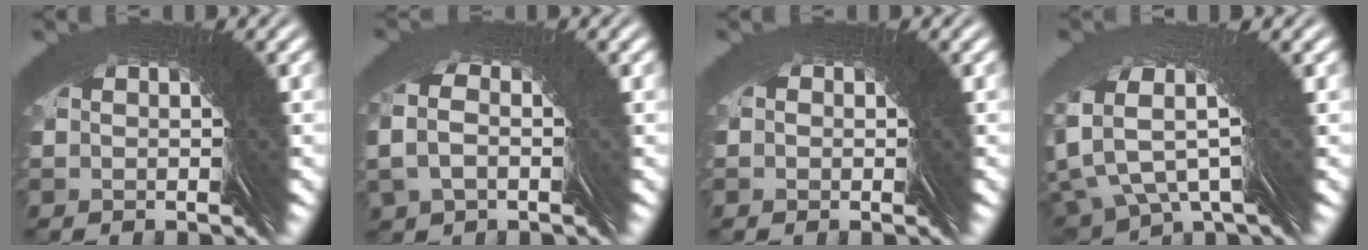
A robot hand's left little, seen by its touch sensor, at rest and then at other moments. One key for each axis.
{"total": 1.3, "fx": 1.1, "fy": 0.2, "fz": -0.8, "tx": 0.011, "ty": 0.031, "tz": 0.005}
{"total": 1.6, "fx": 0.1, "fy": 1.5, "fz": 0.5, "tx": -0.011, "ty": 0.001, "tz": -0.001}
{"total": 2.9, "fx": 2.7, "fy": -0.9, "fz": 0.2, "tx": -0.020, "ty": 0.034, "tz": 0.032}